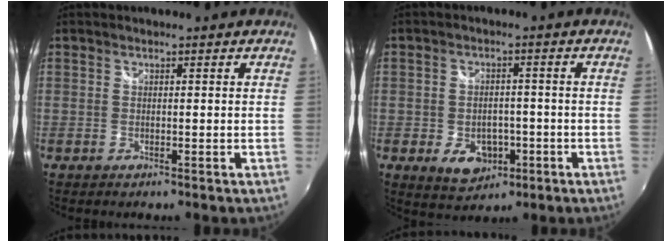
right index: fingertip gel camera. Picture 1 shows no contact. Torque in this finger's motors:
{"motor_torque": [0.72, -0.02, 0.29, 0.04]}